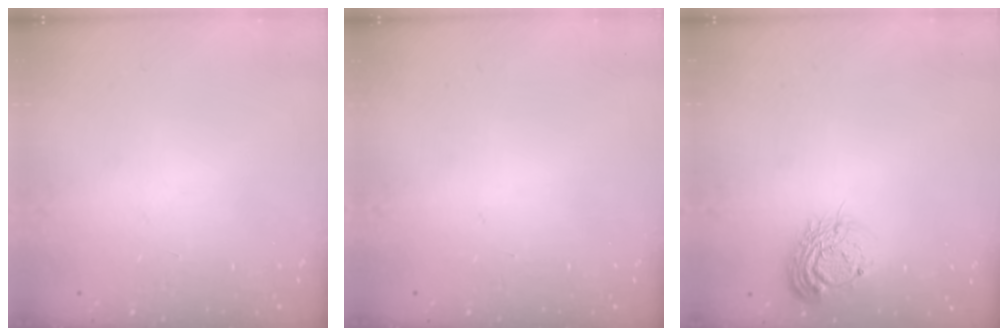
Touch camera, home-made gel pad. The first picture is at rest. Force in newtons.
{"total": 0.0}
{"total": 12.9, "press": 12.9, "slide": 0.9}